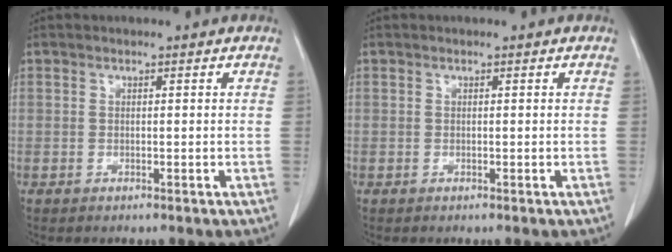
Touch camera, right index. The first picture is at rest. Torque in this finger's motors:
{"motor_torque": [0.00, 0.00, 0.01, 0.00]}